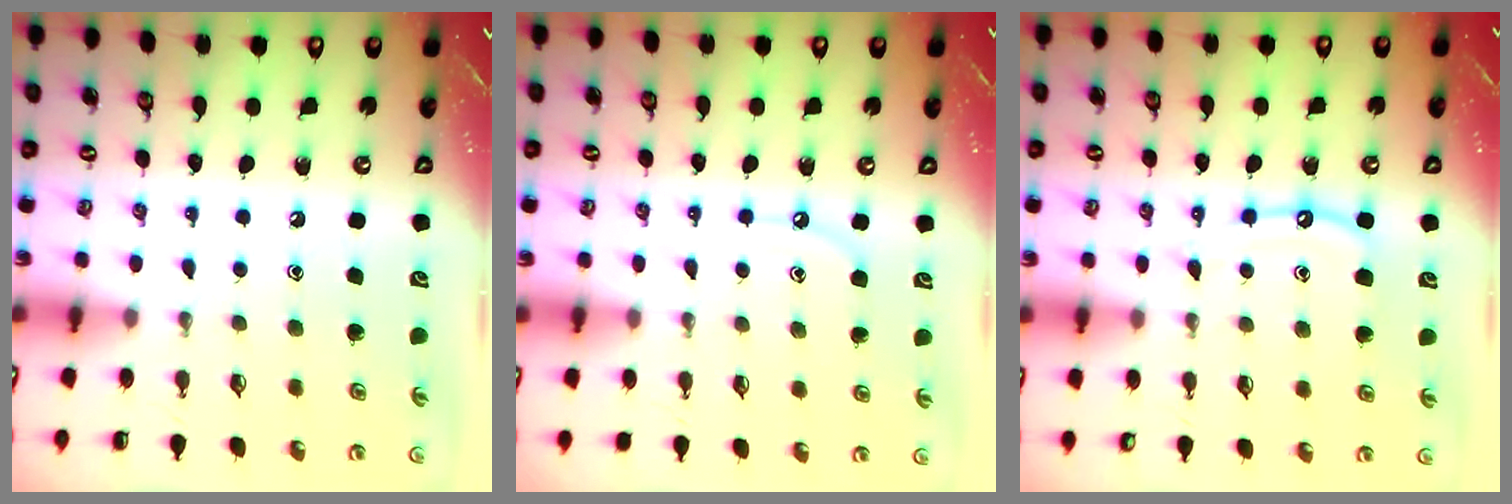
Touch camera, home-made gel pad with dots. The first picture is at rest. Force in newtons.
{"total": 4.6, "press": 4.6, "slide": 0.4}
{"total": 9.1, "press": 9.1, "slide": 0.9}